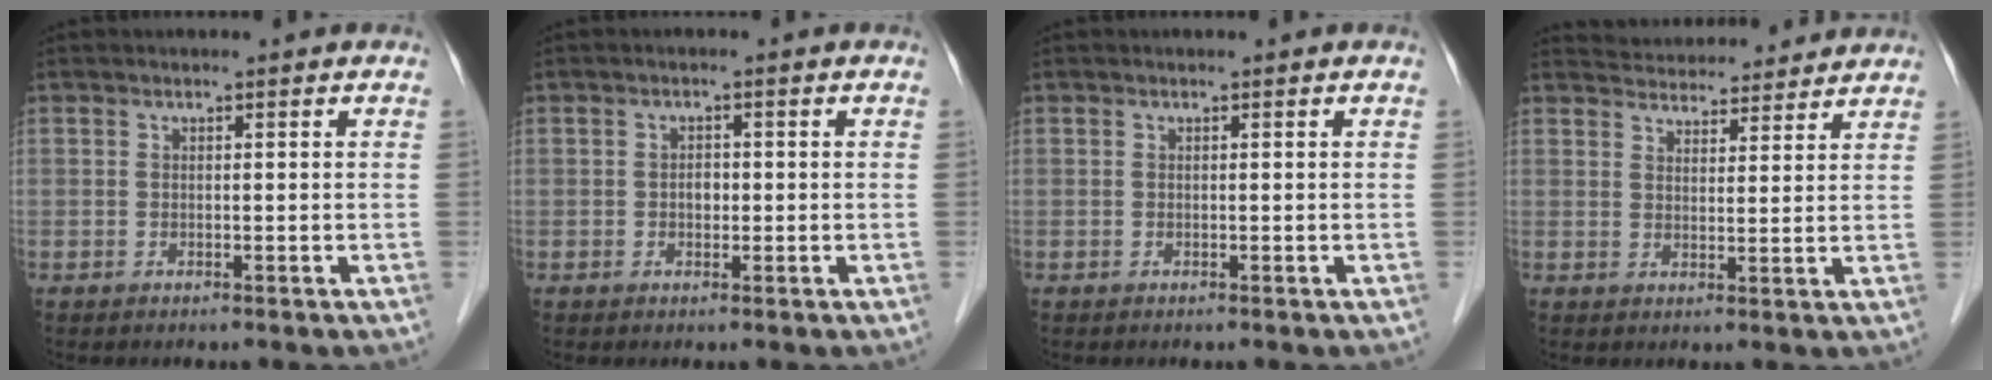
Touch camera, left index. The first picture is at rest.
{"total": 1.4, "force": [-0.2, 1.0, 1.0], "torque": [-0.016, 0.003, -0.003]}
{"total": 0.0}
{"total": 10.3, "force": [9.9, 2.0, 1.7], "torque": [-0.021, 0.023, 0.131]}